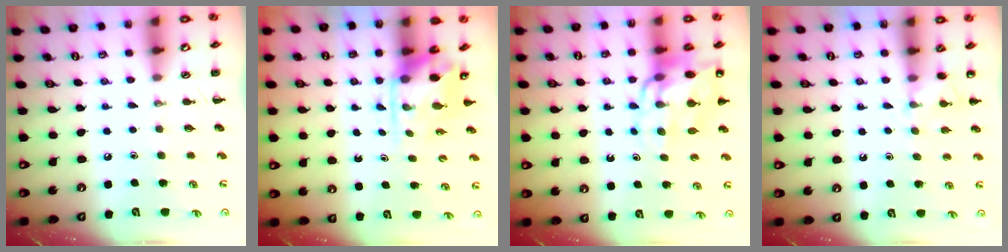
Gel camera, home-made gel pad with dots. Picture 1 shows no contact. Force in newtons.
{"total": 3.7, "press": 3.7, "slide": 0.6}
{"total": 13.6, "press": 13.1, "slide": 3.9}
{"total": 5.8, "press": 5.5, "slide": 1.9}